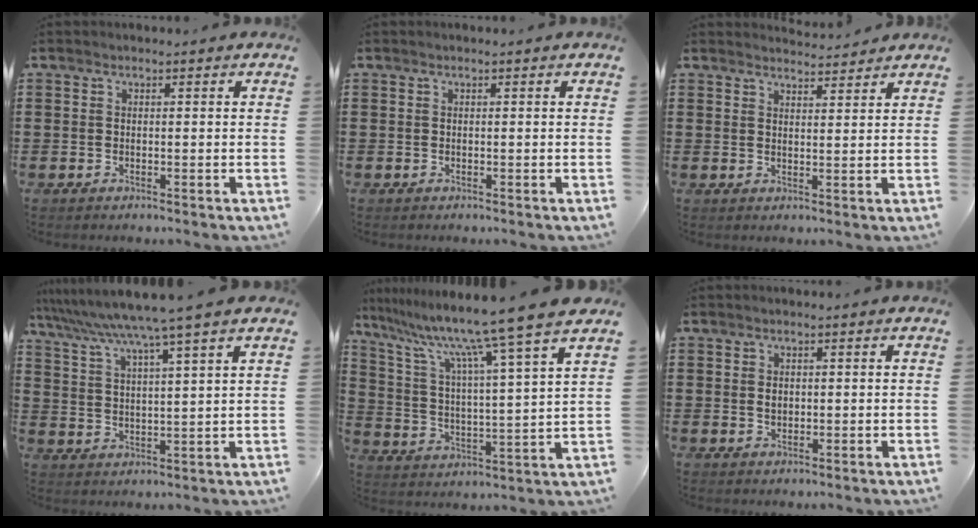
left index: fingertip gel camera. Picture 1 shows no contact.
{"total": 0.0}
{"total": 2.7, "force": [2.7, 0.1, 0.2], "torque": [-0.003, -0.012, 0.049]}
{"total": 6.7, "force": [5.5, -1.4, 3.5], "torque": [-0.089, -0.039, 0.089]}
{"total": 11.3, "force": [9.4, -1.6, 6.0], "torque": [-0.157, -0.062, 0.145]}
{"total": 1.1, "force": [0.1, 0.8, 0.8], "torque": [-0.018, 0.006, 0.002]}